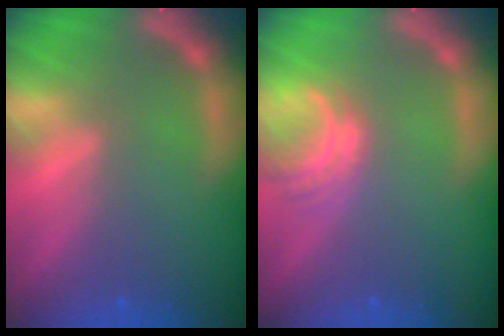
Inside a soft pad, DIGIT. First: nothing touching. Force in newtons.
{"total": 3.0}